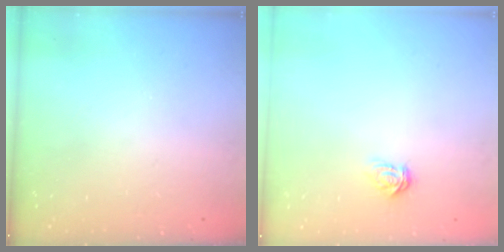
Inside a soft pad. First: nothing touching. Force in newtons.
{"total": 3.5, "press": 3.5, "slide": 0.3}